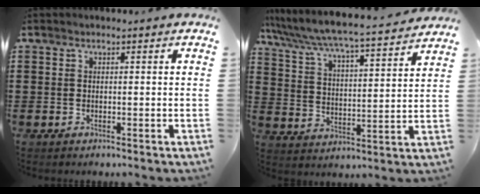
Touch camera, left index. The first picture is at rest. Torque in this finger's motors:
{"motor_torque": [2.14, 0.00, 0.35, 0.21]}